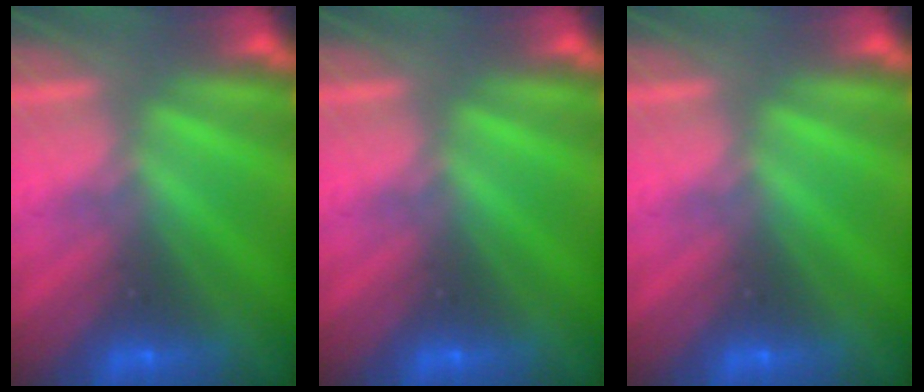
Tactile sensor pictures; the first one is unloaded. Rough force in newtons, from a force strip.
{"total": 0.0}
{"total": 0.0}